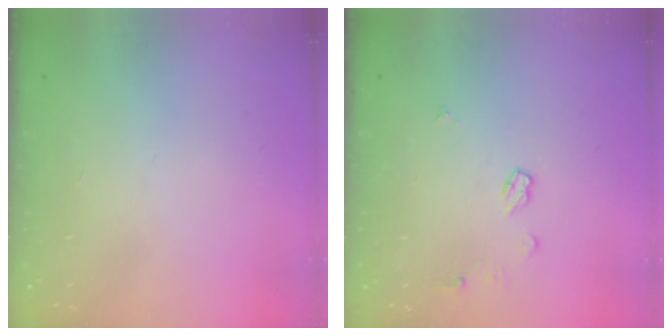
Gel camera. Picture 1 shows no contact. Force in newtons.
{"total": 5.8, "press": 5.8, "slide": 0.5}